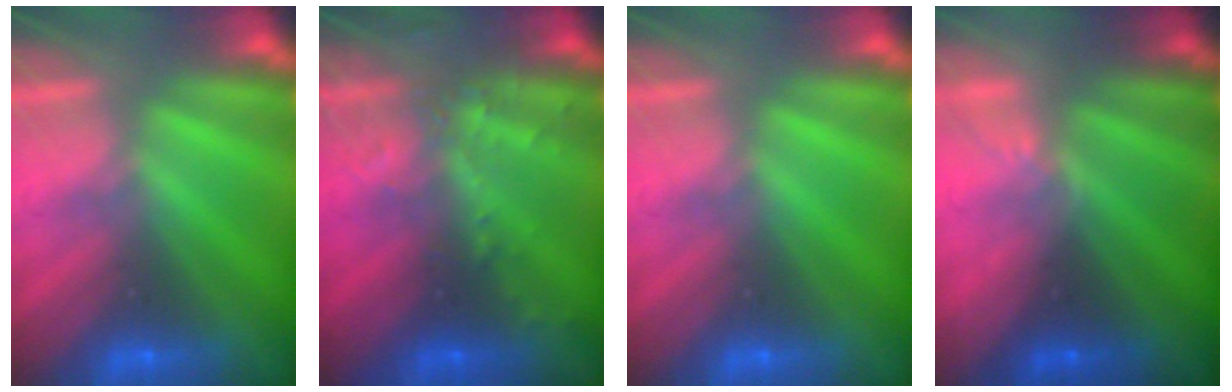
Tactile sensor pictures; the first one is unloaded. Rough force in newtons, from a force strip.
{"total": 2.8}
{"total": 0.0}
{"total": 1.6}